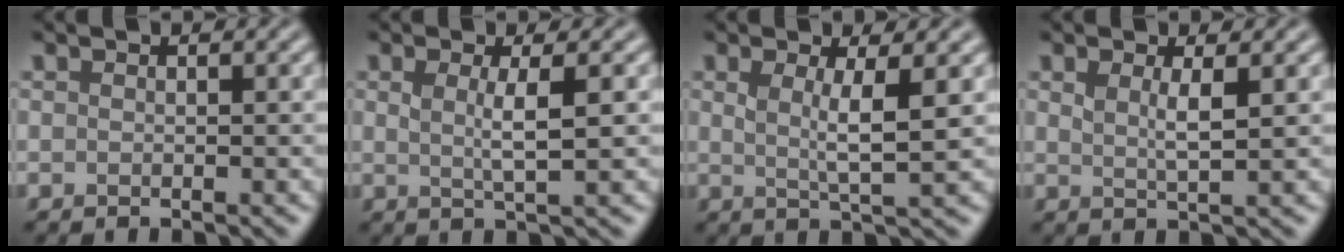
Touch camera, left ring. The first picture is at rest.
{"total": 2.7, "force": [0.5, 0.6, 2.6], "torque": [-0.044, -0.003, 0.008]}
{"total": 3.3, "force": [0.8, 0.8, 3.1], "torque": [-0.050, -0.007, 0.012]}
{"total": 1.9, "force": [0.8, 0.5, 1.7], "torque": [-0.031, -0.005, 0.015]}